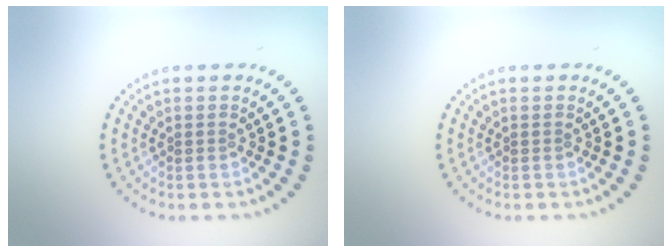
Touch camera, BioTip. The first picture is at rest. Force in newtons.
{"total": 0.0}